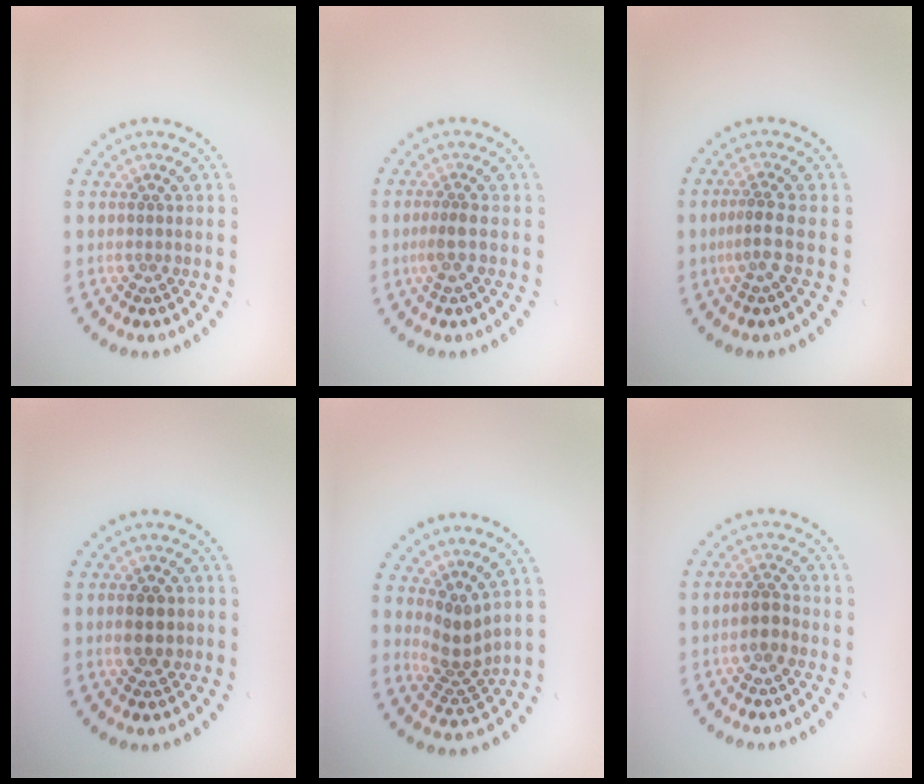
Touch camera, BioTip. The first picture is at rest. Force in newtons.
{"total": 1.5, "press": 1.1, "slide": 1.1}
{"total": 1.8, "press": 1.1, "slide": 1.4}
{"total": 2.4, "press": 2.4, "slide": 0.1}
{"total": 2.9, "press": 2.2, "slide": 1.9}
{"total": 1.5, "press": 1.4, "slide": 0.6}